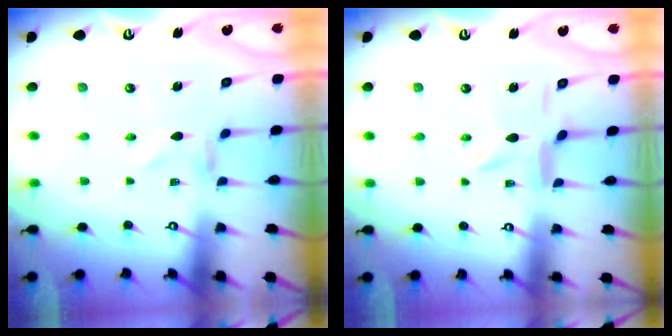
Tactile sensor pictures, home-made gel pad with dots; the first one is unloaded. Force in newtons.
{"total": 6.6, "press": 6.6, "slide": 0.7}